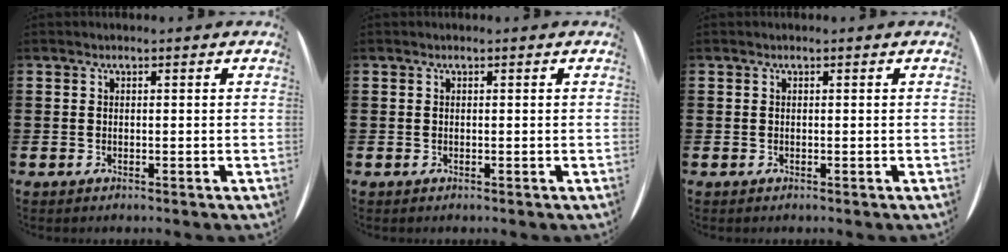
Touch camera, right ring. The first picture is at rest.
{"total": 0.0}
{"total": 0.0}